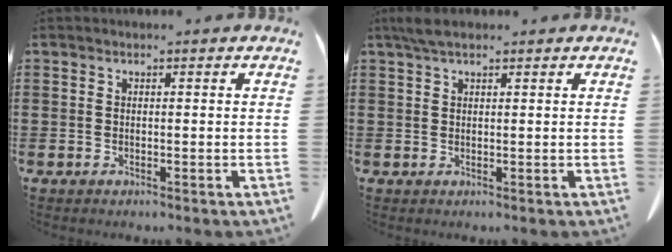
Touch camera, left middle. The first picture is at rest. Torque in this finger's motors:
{"motor_torque": [1.08, 1.06, 0.37, 0.13]}